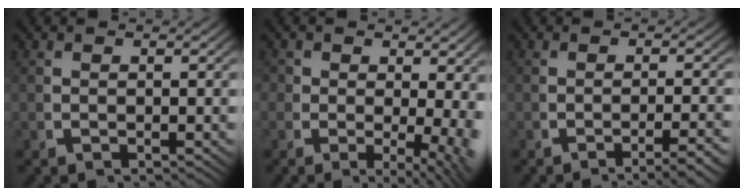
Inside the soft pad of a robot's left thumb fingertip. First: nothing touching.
{"total": 5.2, "force": [-0.2, 3.5, 3.9], "torque": [-0.051, -0.029, 0.000]}
{"total": 3.6, "force": [-2.7, 0.7, 2.4], "torque": [-0.035, -0.003, -0.042]}